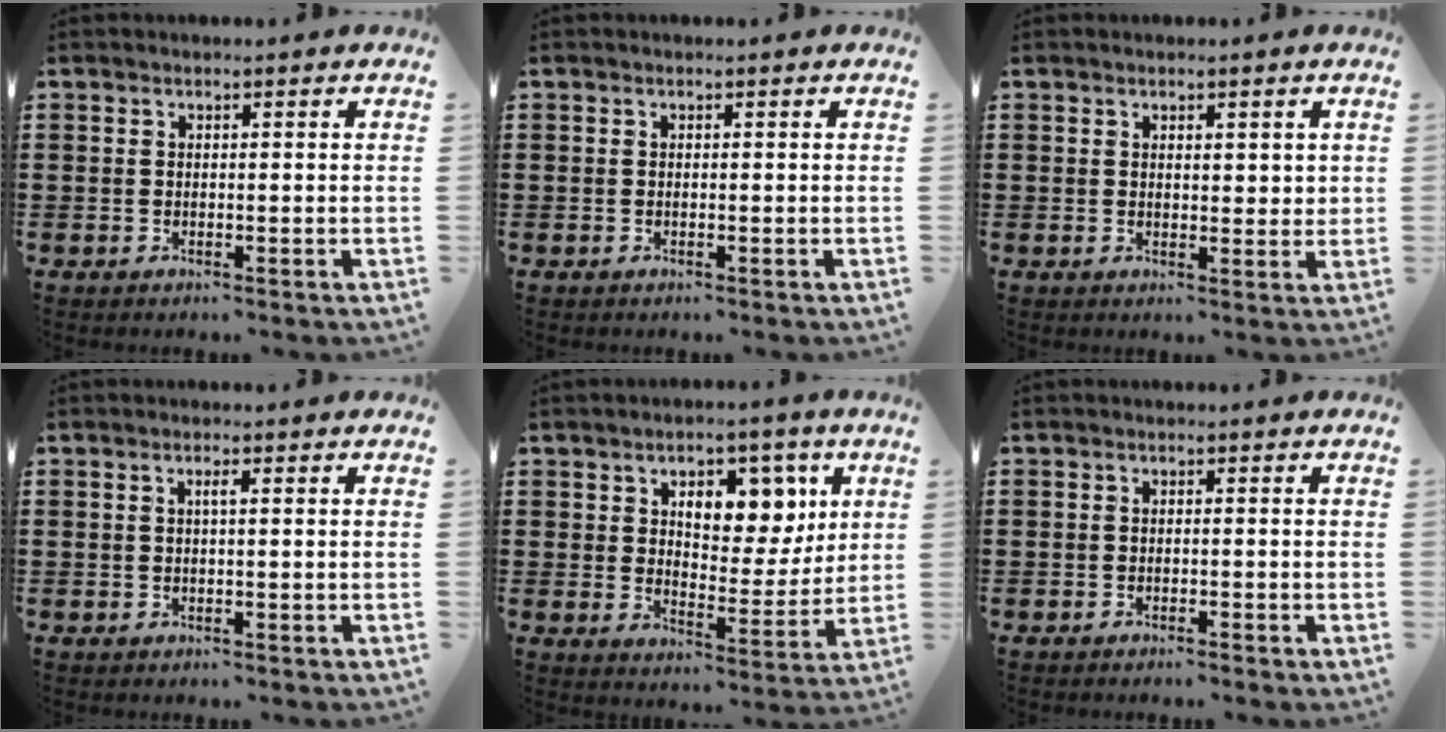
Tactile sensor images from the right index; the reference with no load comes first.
{"total": 0.0}
{"total": 1.7, "force": [1.1, 1.1, 0.8], "torque": [-0.002, 0.000, 0.016]}
{"total": 1.0, "force": [0.2, 0.0, 0.9], "torque": [-0.017, 0.001, 0.002]}
{"total": 7.9, "force": [4.0, 4.8, 4.8], "torque": [-0.076, -0.007, 0.062]}
{"total": 0.9, "force": [-0.8, 0.0, 0.2], "torque": [-0.006, 0.000, -0.017]}